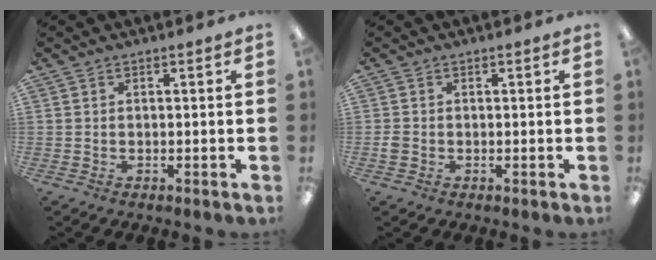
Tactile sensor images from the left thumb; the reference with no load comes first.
{"total": 1.4, "force": [-0.4, 1.2, 0.7], "torque": [-0.011, 0.003, -0.007]}